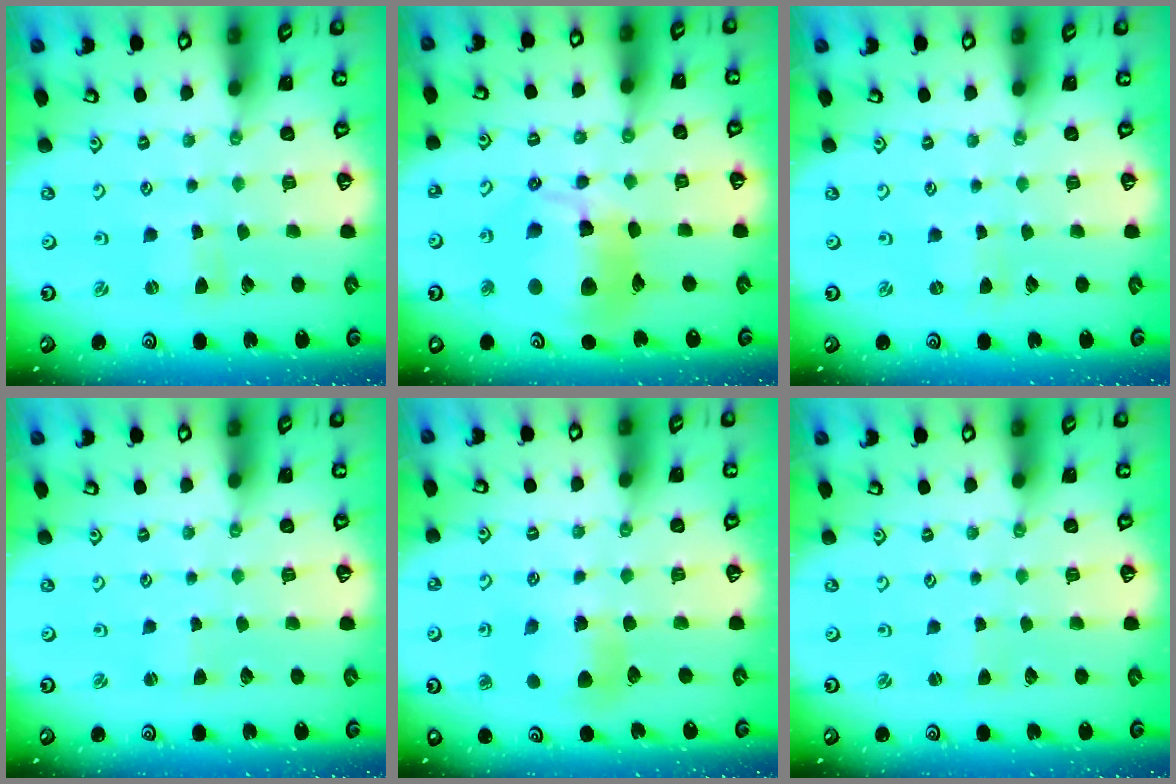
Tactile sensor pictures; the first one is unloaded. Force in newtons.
{"total": 19.0, "press": 18.8, "slide": 2.4}
{"total": 0.0}
{"total": 1.0, "press": 1.0, "slide": 0.2}
{"total": 7.1, "press": 7.1, "slide": 0.5}
{"total": 0.8, "press": 0.8, "slide": 0.1}